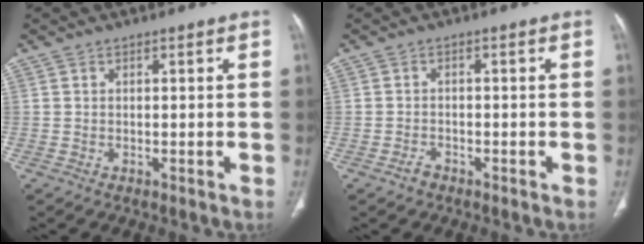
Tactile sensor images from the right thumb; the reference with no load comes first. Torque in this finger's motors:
{"motor_torque": [-0.17, -0.04, -0.31, 0.11, 0.01]}